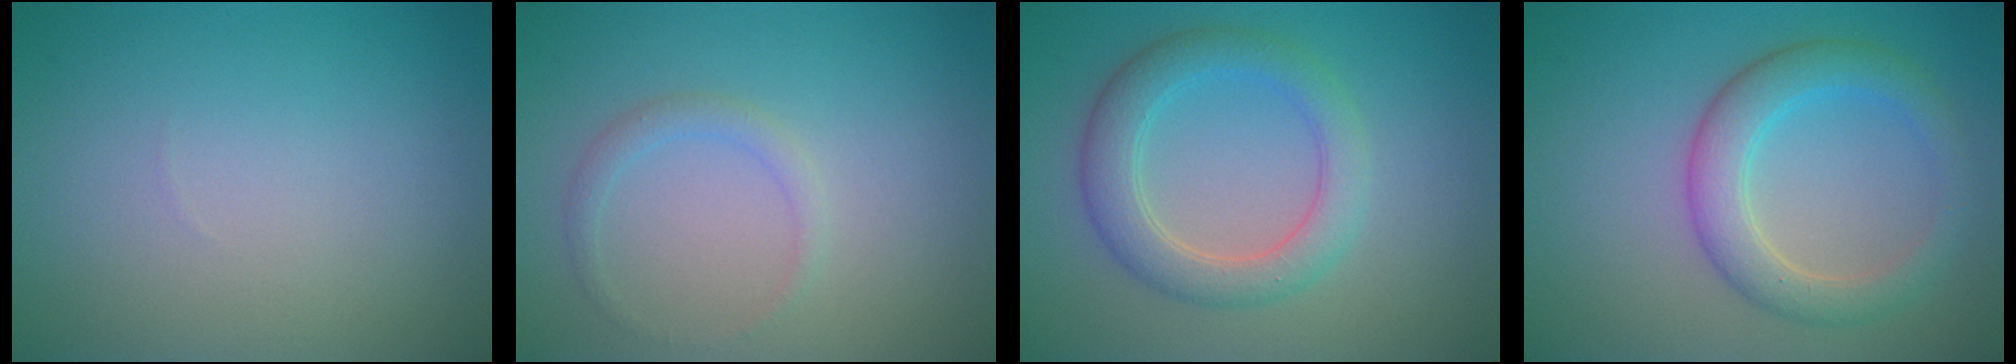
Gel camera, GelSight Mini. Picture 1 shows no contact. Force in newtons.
{"total": 1.3, "press": 1.3, "slide": 0.1}
{"total": 4.1, "press": 4.1, "slide": 0.3}
{"total": 4.3, "press": 4.3, "slide": 0.2}